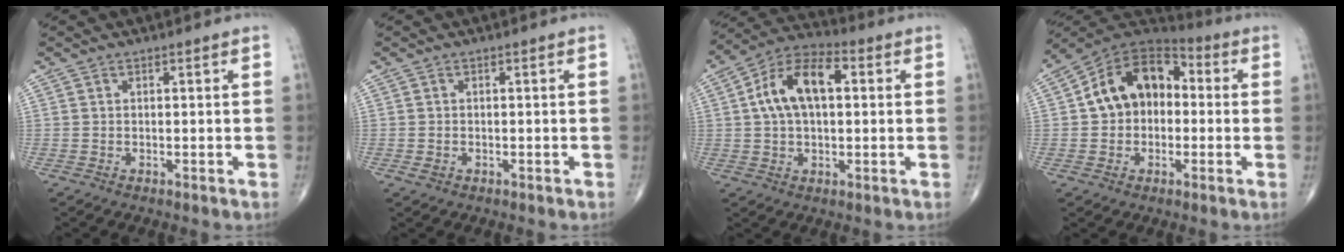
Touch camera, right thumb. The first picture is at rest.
{"total": 1.1, "force": [-0.4, 0.8, 0.6], "torque": [-0.010, 0.004, -0.005]}
{"total": 13.0, "force": [2.3, 7.4, 10.5], "torque": [-0.186, 0.030, 0.031]}
{"total": 14.5, "force": [0.8, 10.5, 9.9], "torque": [-0.130, 0.043, -0.003]}